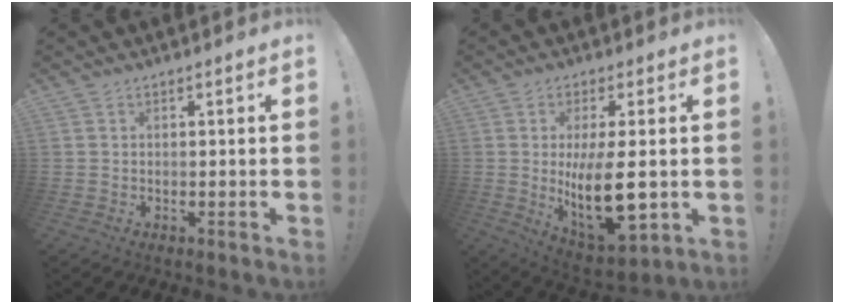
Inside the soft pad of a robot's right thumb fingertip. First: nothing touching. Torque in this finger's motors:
{"motor_torque": [0.28, 0.69, 0.82, 0.57, 0.15]}